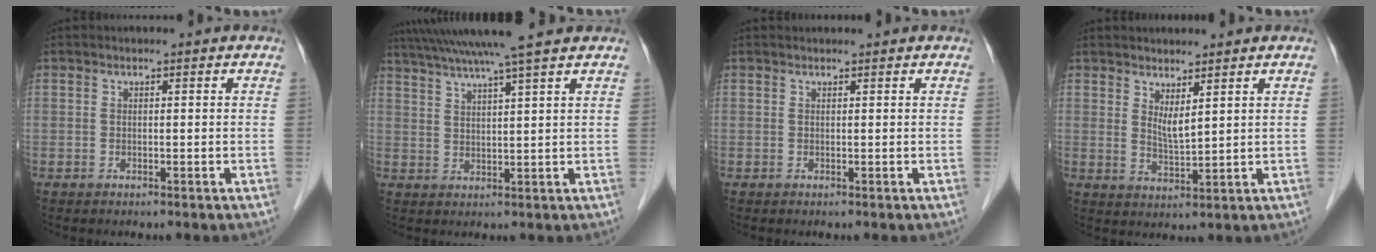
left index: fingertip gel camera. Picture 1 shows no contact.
{"total": 12.6, "force": [10.7, -1.1, 6.5], "torque": [-0.114, 0.026, 0.156]}
{"total": 1.6, "force": [1.6, 0.1, 0.3], "torque": [-0.006, 0.020, 0.024]}
{"total": 3.0, "force": [1.8, 0.3, 2.4], "torque": [-0.050, -0.016, 0.042]}